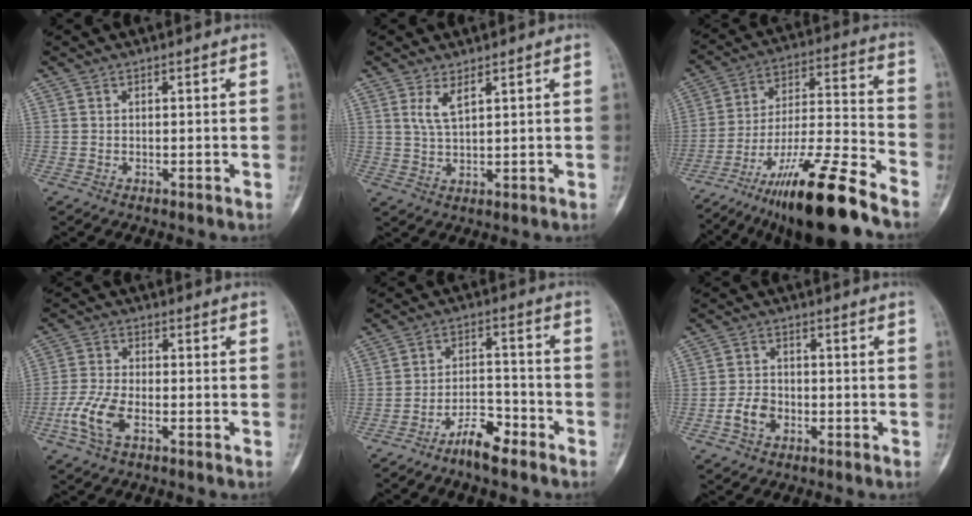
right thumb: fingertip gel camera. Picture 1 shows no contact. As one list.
[{"total": 3.7, "force": [1.9, 1.2, 2.9], "torque": [-0.061, -0.012, 0.046]}, {"total": 20.8, "force": [-15.0, 2.7, 14.2], "torque": [-0.255, 0.065, -0.260]}, {"total": 7.4, "force": [-3.1, 3.4, 5.9], "torque": [-0.141, 0.011, -0.064]}, {"total": 6.7, "force": [-5.2, 1.9, 3.9], "torque": [-0.063, 0.043, -0.096]}, {"total": 4.7, "force": [-1.8, 3.4, 2.8], "torque": [-0.044, 0.015, -0.036]}]